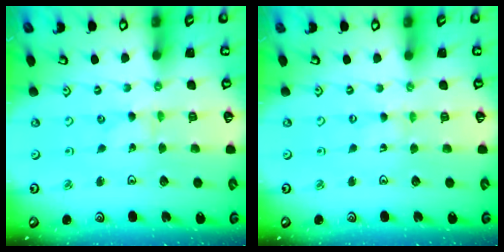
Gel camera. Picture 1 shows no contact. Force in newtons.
{"total": 0.0}